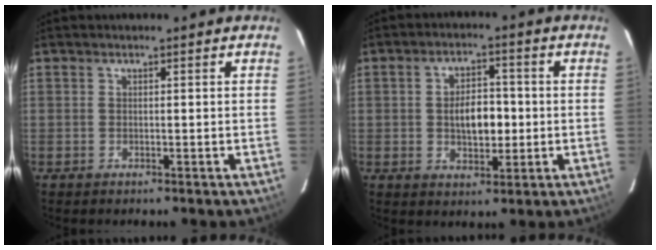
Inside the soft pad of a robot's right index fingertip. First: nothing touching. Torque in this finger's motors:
{"motor_torque": [0.73, -0.26, 0.49, 0.11]}